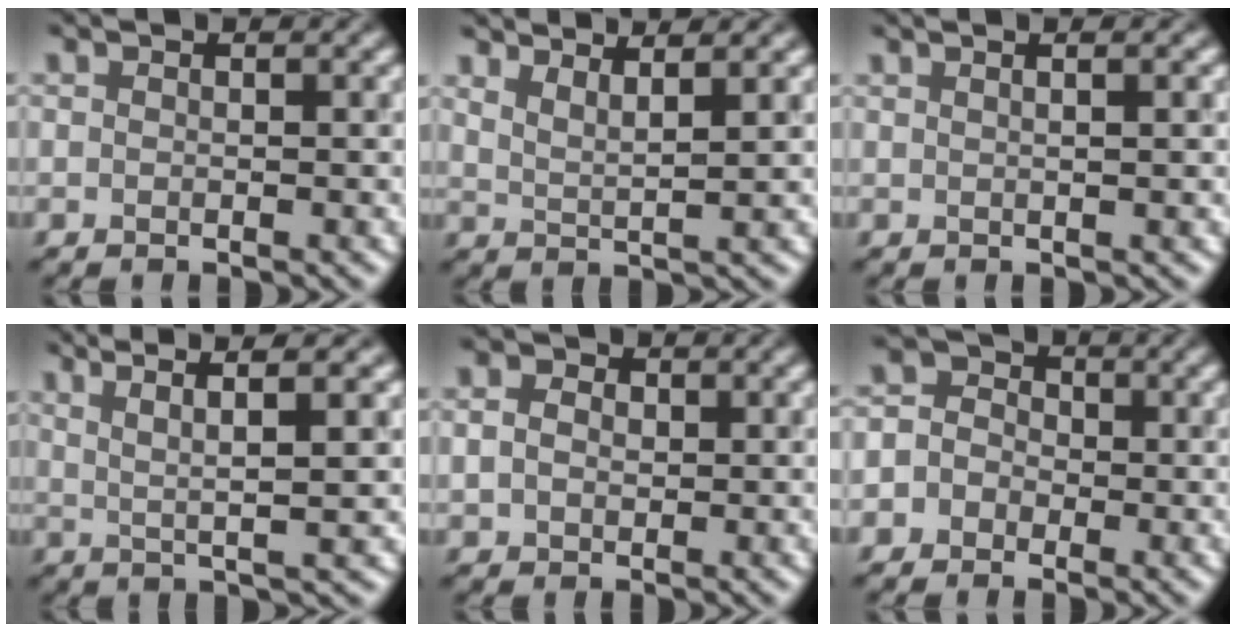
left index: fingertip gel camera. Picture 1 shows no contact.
{"total": 3.0, "force": [2.7, 0.2, 1.3], "torque": [-0.015, 0.007, 0.052]}
{"total": 4.3, "force": [2.0, 1.9, 3.2], "torque": [-0.014, 0.036, 0.000]}
{"total": 5.3, "force": [2.8, 0.5, 4.5], "torque": [-0.081, 0.017, 0.060]}
{"total": 2.6, "force": [0.6, 2.2, 1.2], "torque": [-0.026, 0.018, -0.001]}
{"total": 3.6, "force": [-1.0, 3.3, 0.8], "torque": [0.011, 0.020, -0.034]}